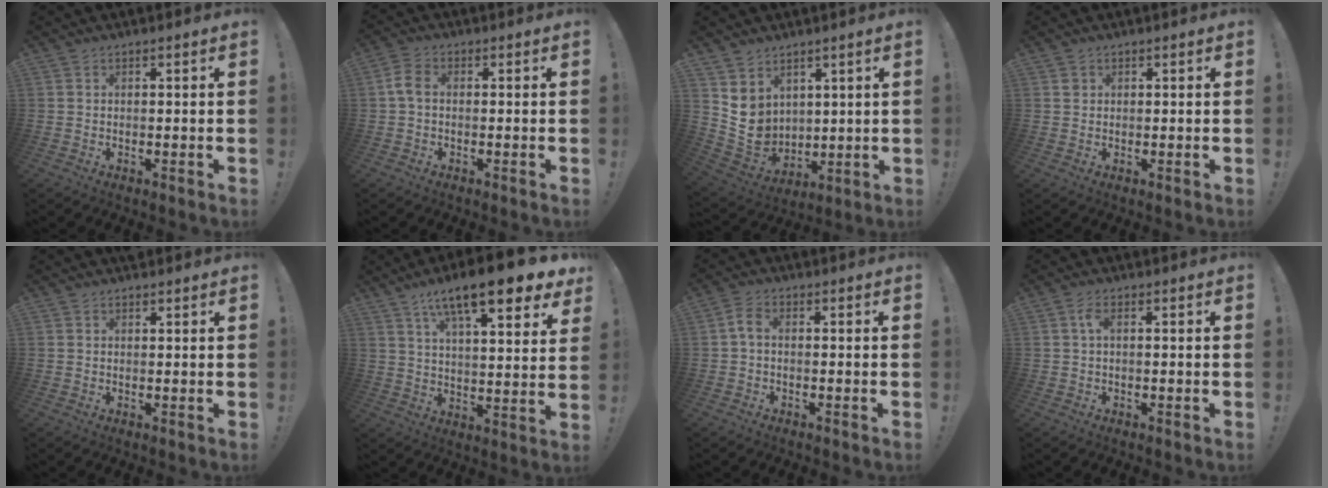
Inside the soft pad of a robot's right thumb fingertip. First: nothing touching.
{"total": 4.5, "force": [0.1, 2.9, 3.5], "torque": [-0.074, 0.008, 0.002]}
{"total": 8.5, "force": [3.3, 7.3, 2.8], "torque": [-0.054, -0.038, 0.074]}
{"total": 1.4, "force": [0.7, 1.2, 0.3], "torque": [0.003, -0.001, 0.012]}
{"total": 1.1, "force": [0.9, 0.5, 0.1], "torque": [0.005, -0.005, 0.017]}
{"total": 16.5, "force": [10.3, 3.6, 12.4], "torque": [-0.201, -0.063, 0.161]}
{"total": 3.4, "force": [-0.1, 1.8, 2.9], "torque": [-0.067, 0.005, -0.004]}
{"total": 2.8, "force": [0.4, 0.8, 2.6], "torque": [-0.054, 0.007, 0.006]}